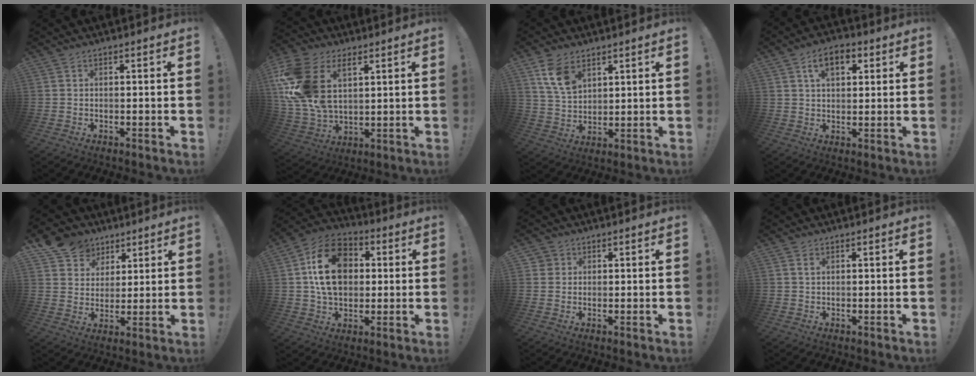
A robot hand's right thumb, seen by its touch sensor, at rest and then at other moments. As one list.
[{"total": 18.8, "force": [7.4, 12.2, 12.3], "torque": [-0.255, -0.031, 0.137]}, {"total": 9.4, "force": [5.4, 5.7, 5.1], "torque": [-0.092, -0.020, 0.107]}, {"total": 8.3, "force": [3.5, 4.8, 5.8], "torque": [-0.085, 0.003, 0.060]}, {"total": 10.9, "force": [6.6, 8.4, 2.3], "torque": [-0.031, -0.044, 0.132]}, {"total": 19.0, "force": [3.4, 14.1, 12.2], "torque": [-0.188, 0.004, 0.063]}, {"total": 2.3, "force": [0.9, 2.0, 0.2], "torque": [-0.001, -0.004, 0.016]}, {"total": 1.0, "force": [0.5, 0.4, 0.7], "torque": [-0.007, -0.003, 0.008]}]